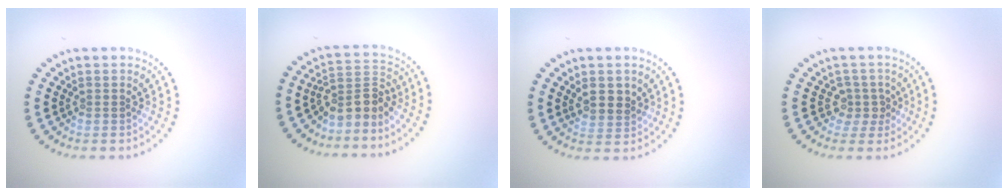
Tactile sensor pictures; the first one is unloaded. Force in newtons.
{"total": 3.2, "press": 2.3, "slide": 2.2}
{"total": 2.3, "press": 2.1, "slide": 0.9}
{"total": 2.0, "press": 1.5, "slide": 1.3}